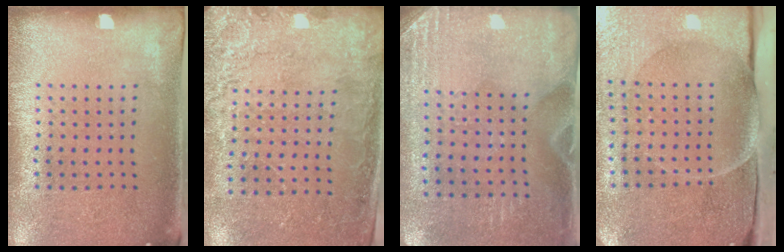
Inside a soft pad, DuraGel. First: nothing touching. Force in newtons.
{"total": 2.4, "press": 2.4, "slide": 0.6}
{"total": 2.8, "press": 2.5, "slide": 1.2}
{"total": 4.9, "press": 3.9, "slide": 2.9}